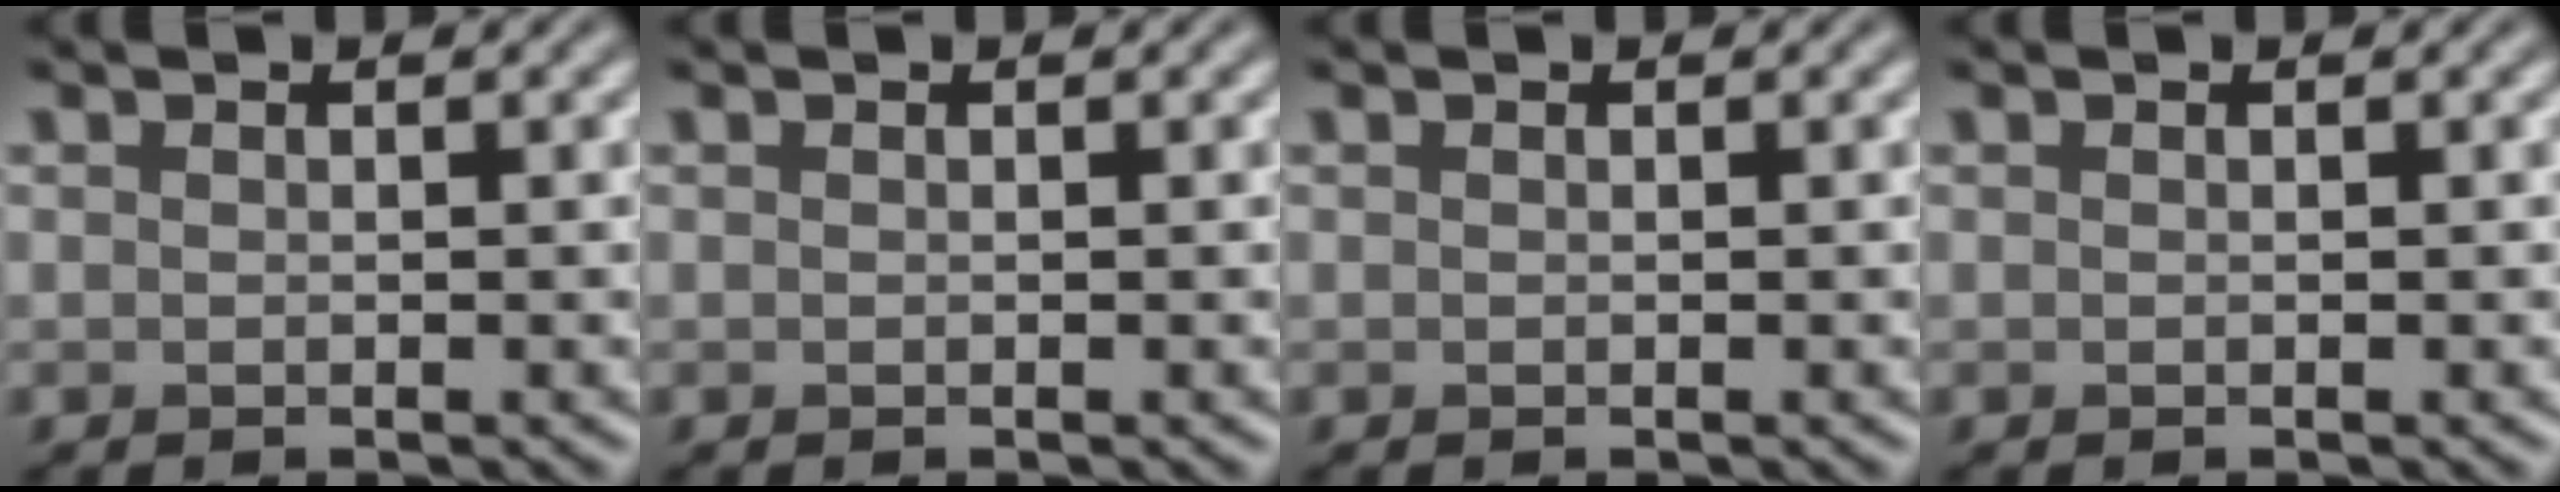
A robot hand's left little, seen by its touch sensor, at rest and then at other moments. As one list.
[{"total": 0.0}, {"total": 0.0}, {"total": 0.0}]